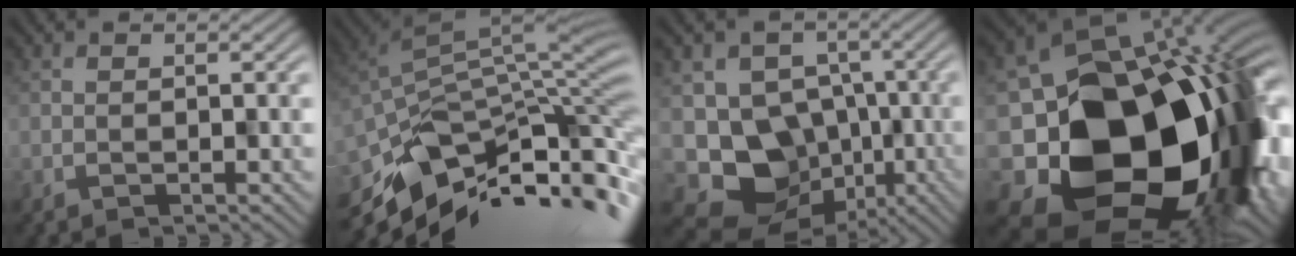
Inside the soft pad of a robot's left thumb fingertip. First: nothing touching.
{"total": 11.3, "force": [-5.1, 5.1, 8.7], "torque": [-0.164, -0.020, -0.084]}
{"total": 9.1, "force": [-2.8, 8.1, 3.0], "torque": [-0.058, -0.025, -0.050]}
{"total": 18.8, "force": [-4.0, 15.0, 10.5], "torque": [-0.220, -0.063, -0.051]}